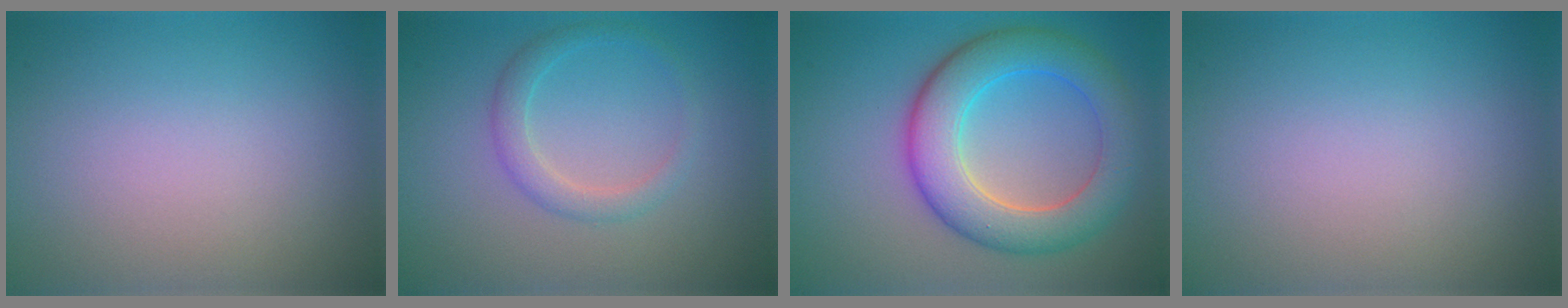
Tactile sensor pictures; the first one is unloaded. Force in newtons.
{"total": 2.1, "press": 2.1, "slide": 0.1}
{"total": 7.3, "press": 7.3, "slide": 0.1}
{"total": 0.0}